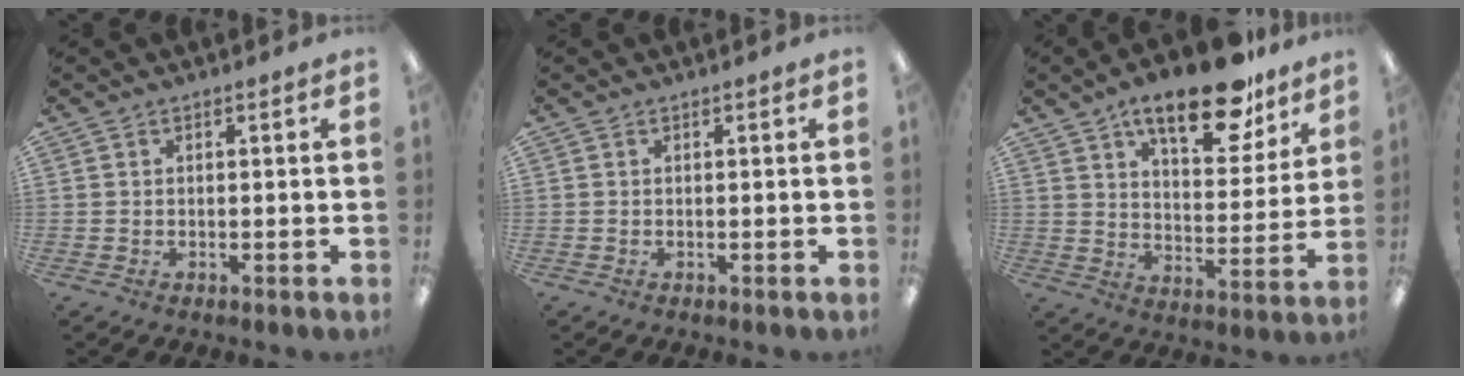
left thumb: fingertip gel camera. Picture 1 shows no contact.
{"total": 0.0}
{"total": 17.5, "force": [12.4, 6.8, 10.2], "torque": [-0.141, -0.069, 0.204]}